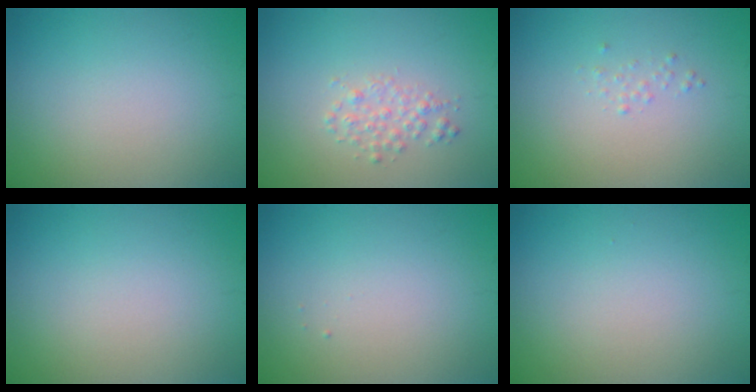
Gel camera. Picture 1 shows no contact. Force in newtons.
{"total": 1.6, "press": 1.6, "slide": 0.1}
{"total": 0.5, "press": 0.5, "slide": 0.0}
{"total": 0.0}
{"total": 0.0}
{"total": 0.0}